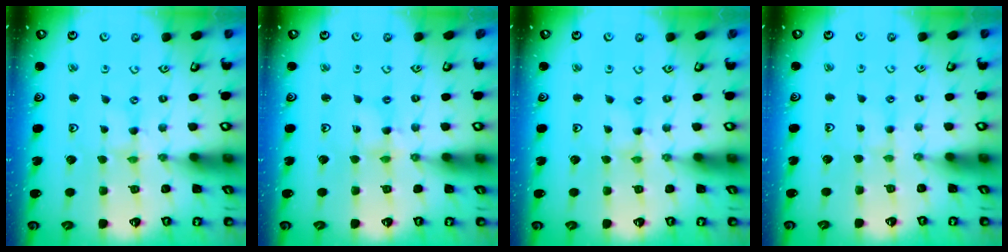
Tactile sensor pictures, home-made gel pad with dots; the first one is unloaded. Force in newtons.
{"total": 3.3, "press": 3.3, "slide": 0.3}
{"total": 0.9, "press": 0.8, "slide": 0.2}
{"total": 2.2, "press": 2.2, "slide": 0.4}